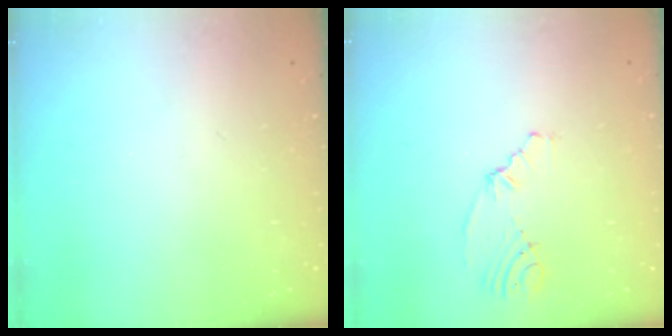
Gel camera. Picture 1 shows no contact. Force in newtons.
{"total": 4.5, "press": 2.4, "slide": 3.8}